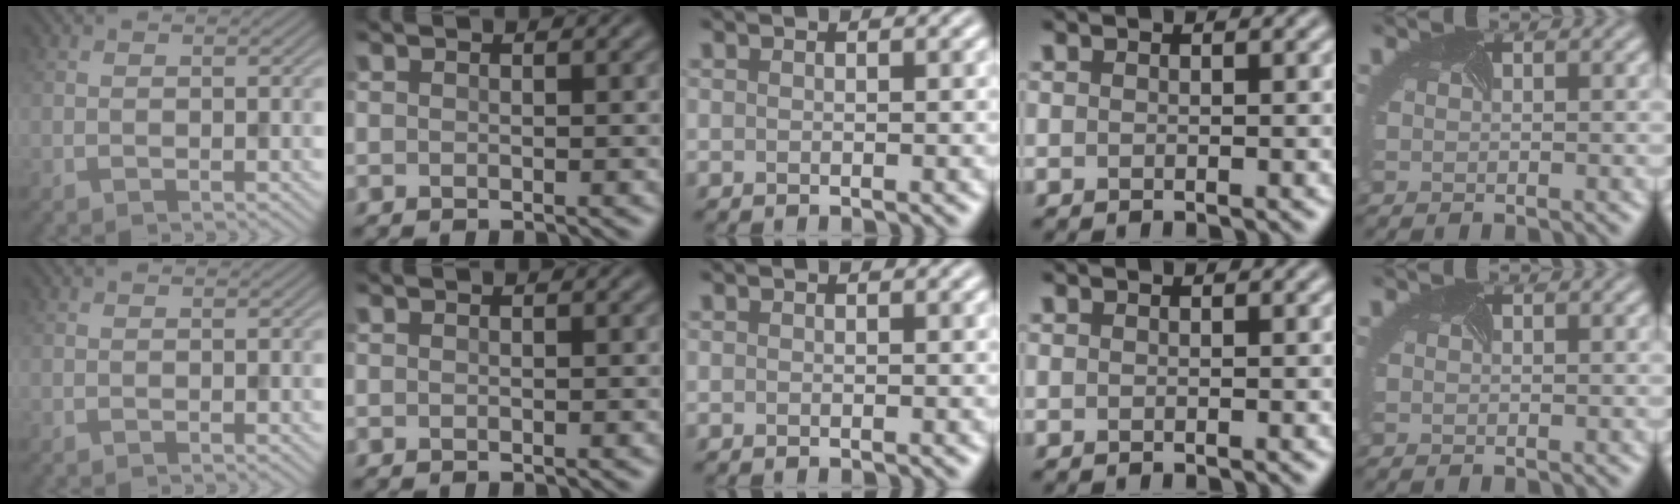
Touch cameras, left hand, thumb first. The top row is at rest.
{}